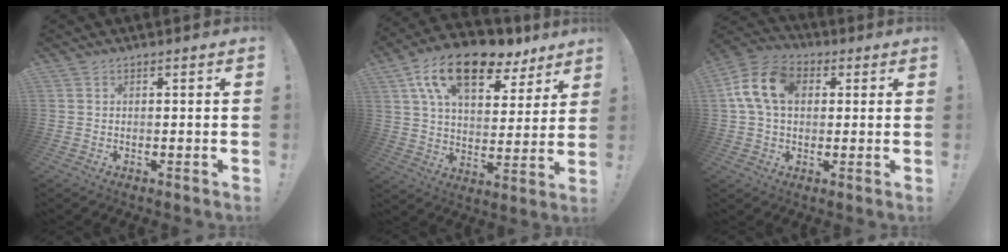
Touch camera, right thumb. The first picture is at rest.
{"total": 18.0, "force": [11.0, 8.7, 11.3], "torque": [-0.182, -0.065, 0.191]}
{"total": 13.7, "force": [3.2, 9.6, 9.2], "torque": [-0.167, 0.009, 0.063]}